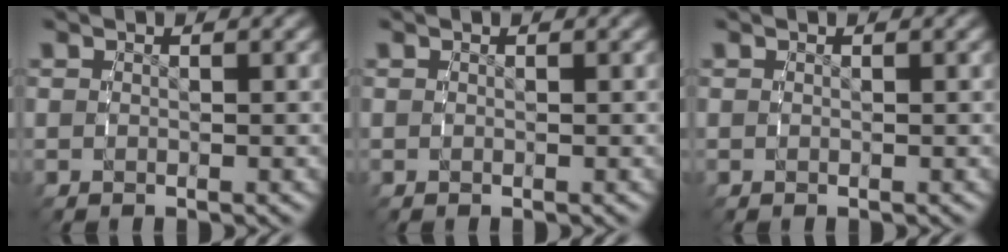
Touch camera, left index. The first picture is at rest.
{"total": 0.0}
{"total": 0.0}